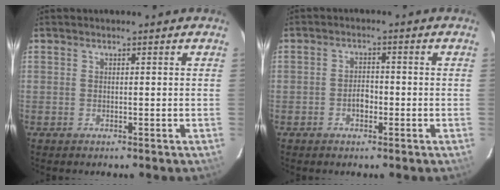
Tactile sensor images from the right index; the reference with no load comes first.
{"total": 2.5, "force": [-1.1, 1.5, 1.7], "torque": [-0.033, 0.004, -0.019]}